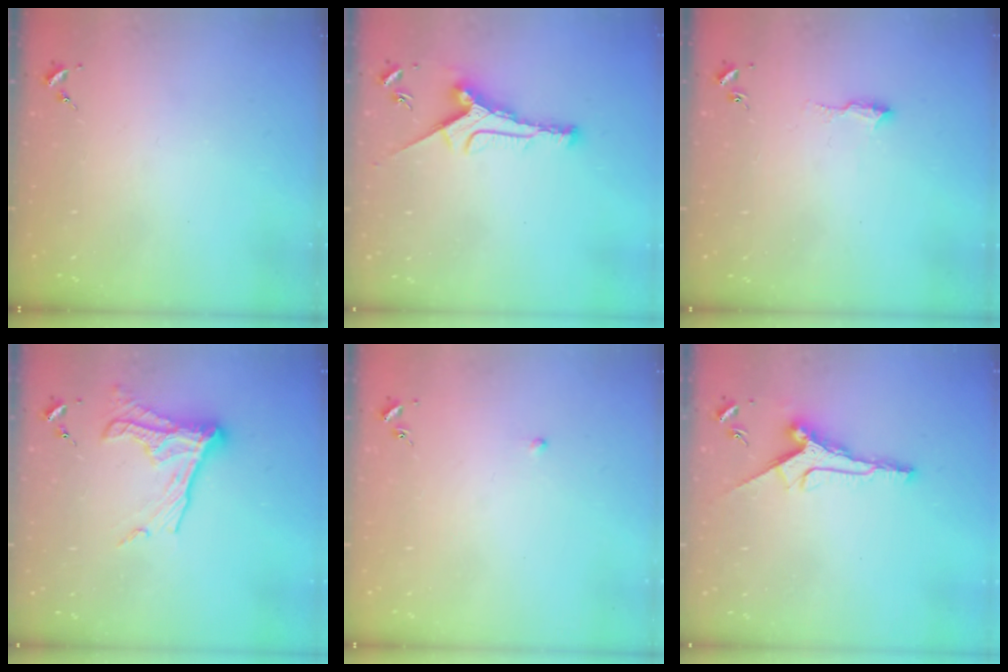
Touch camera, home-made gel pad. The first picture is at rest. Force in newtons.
{"total": 10.0, "press": 10.0, "slide": 0.5}
{"total": 8.0, "press": 8.0, "slide": 0.8}
{"total": 14.8, "press": 14.7, "slide": 1.3}
{"total": 2.6, "press": 2.5, "slide": 0.6}
{"total": 10.5, "press": 10.5, "slide": 0.3}